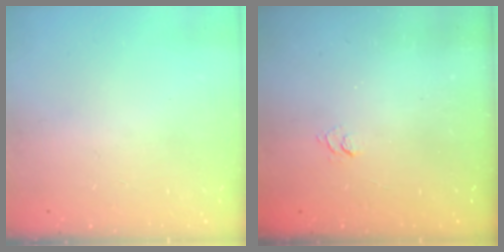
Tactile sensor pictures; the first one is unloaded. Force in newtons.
{"total": 1.9, "press": 1.5, "slide": 1.3}